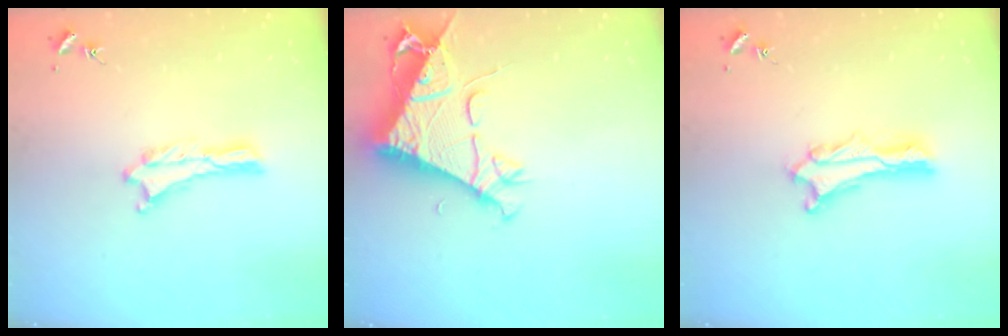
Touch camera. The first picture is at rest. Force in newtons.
{"total": 8.6, "press": 8.6, "slide": 1.0}
{"total": 1.9, "press": 1.9, "slide": 0.2}